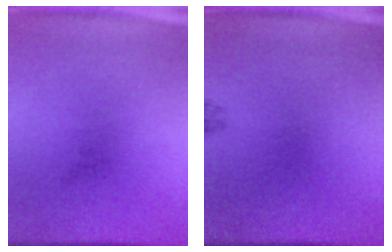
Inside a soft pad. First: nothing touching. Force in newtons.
{"total": 0.7}